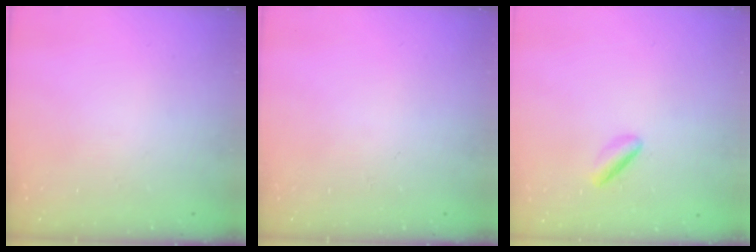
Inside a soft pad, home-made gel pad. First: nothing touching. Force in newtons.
{"total": 0.0}
{"total": 2.4, "press": 2.4, "slide": 0.4}